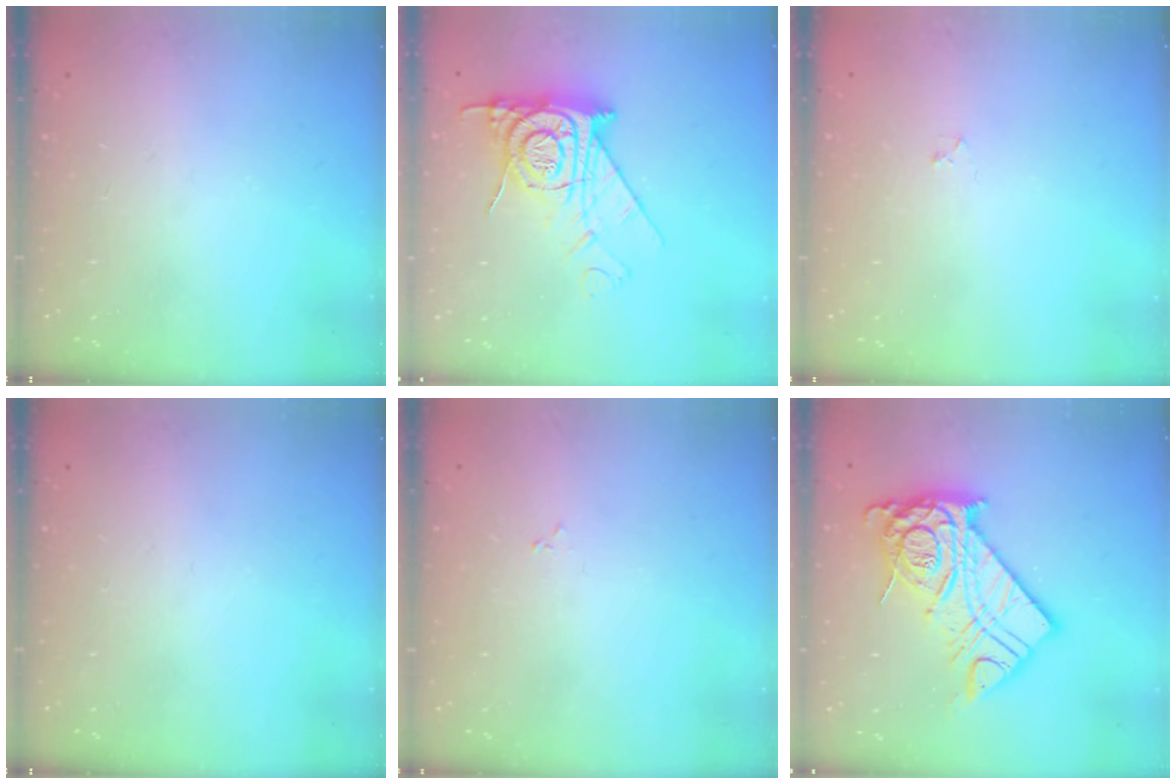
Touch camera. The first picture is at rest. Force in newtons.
{"total": 12.8, "press": 12.7, "slide": 1.2}
{"total": 2.2, "press": 2.1, "slide": 0.3}
{"total": 0.0}
{"total": 1.9, "press": 1.9, "slide": 0.3}
{"total": 20.5, "press": 20.4, "slide": 2.0}